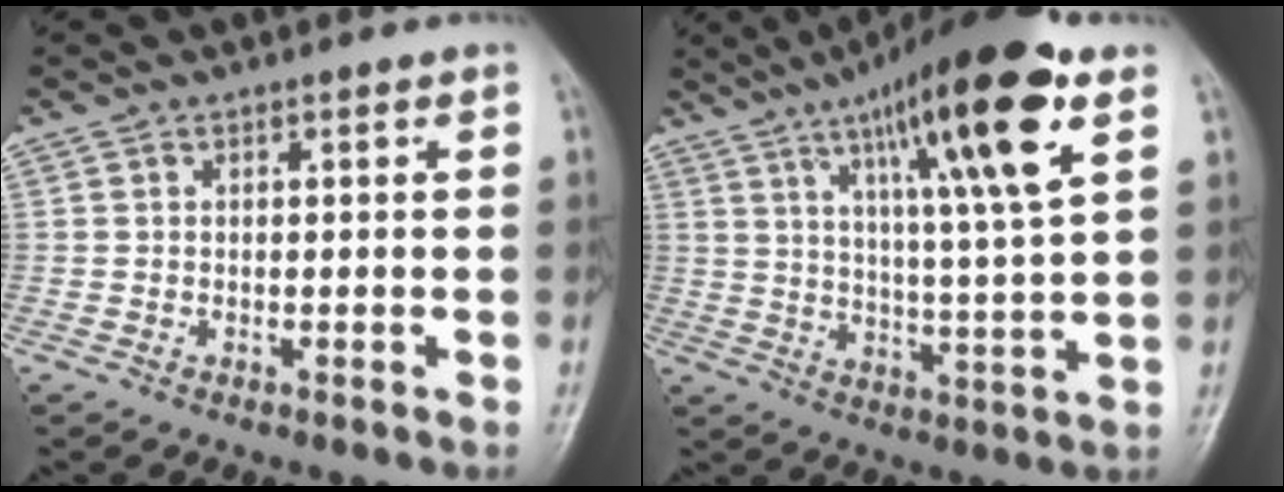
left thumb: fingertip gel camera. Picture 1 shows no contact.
{"total": 19.4, "force": [9.4, 2.6, 16.8], "torque": [-0.257, -0.026, 0.148]}